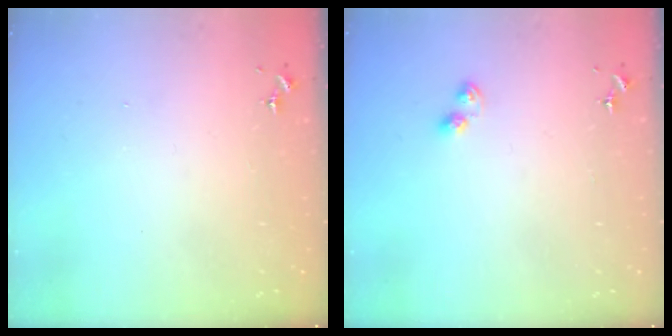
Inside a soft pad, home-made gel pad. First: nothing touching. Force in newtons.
{"total": 3.8, "press": 3.8, "slide": 0.4}